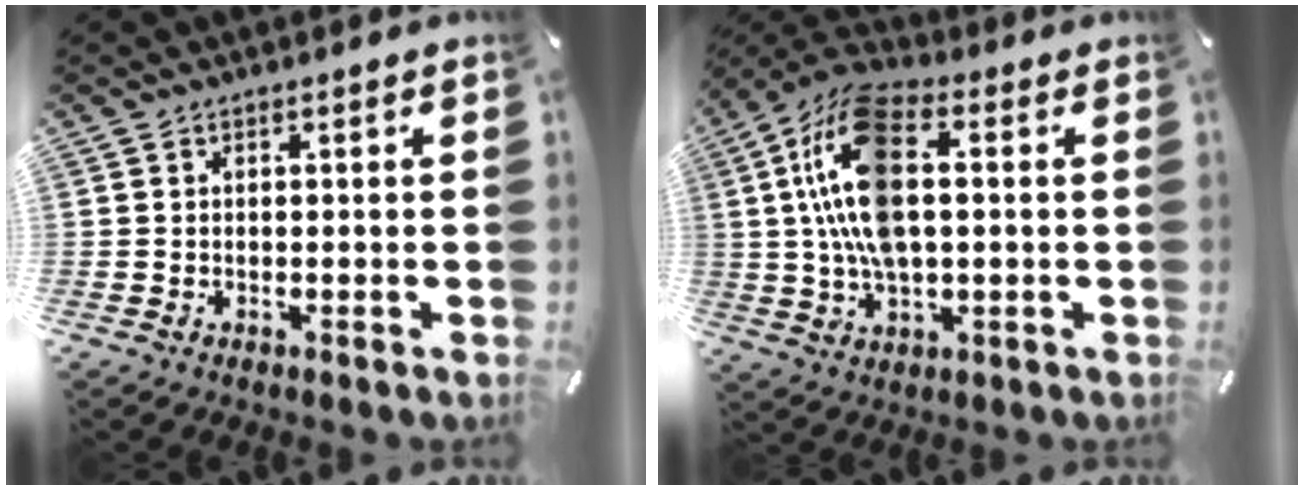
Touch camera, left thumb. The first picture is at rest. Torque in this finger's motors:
{"motor_torque": [2.49, 2.51, 1.82, -0.95, 0.49]}